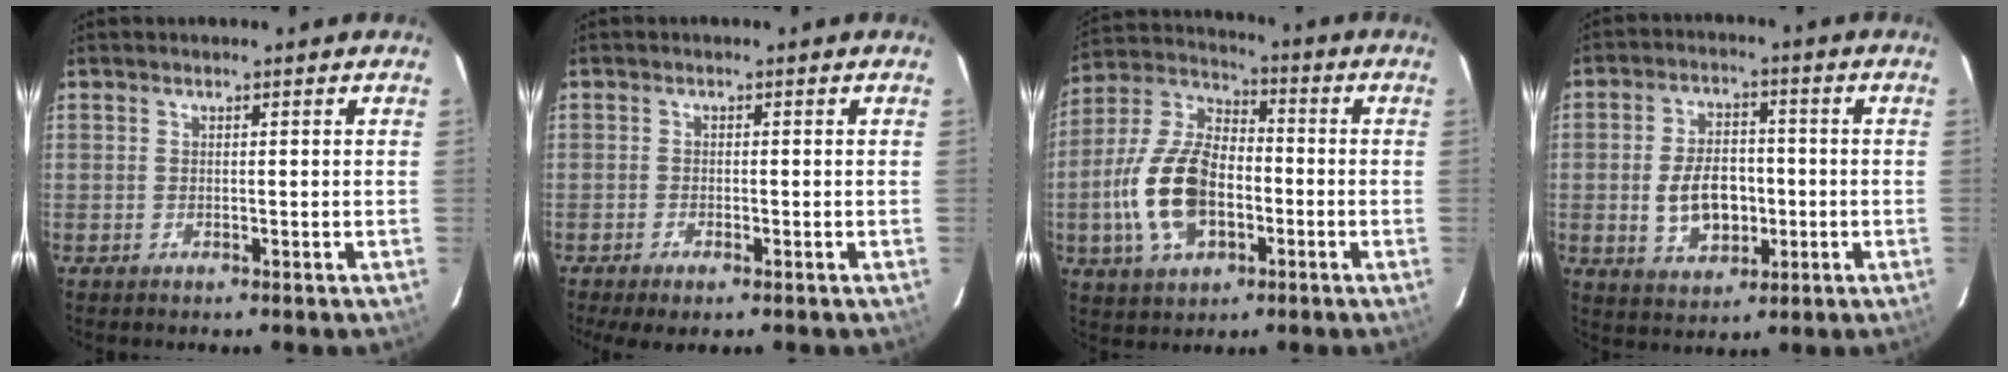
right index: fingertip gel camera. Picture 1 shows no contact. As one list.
[{"total": 3.6, "force": [-2.4, 1.1, 2.5], "torque": [-0.062, -0.013, -0.044]}, {"total": 15.8, "force": [-4.1, 9.1, 12.2], "torque": [-0.261, 0.010, -0.070]}, {"total": 9.4, "force": [-1.5, 6.1, 7.0], "torque": [-0.139, 0.010, -0.014]}]